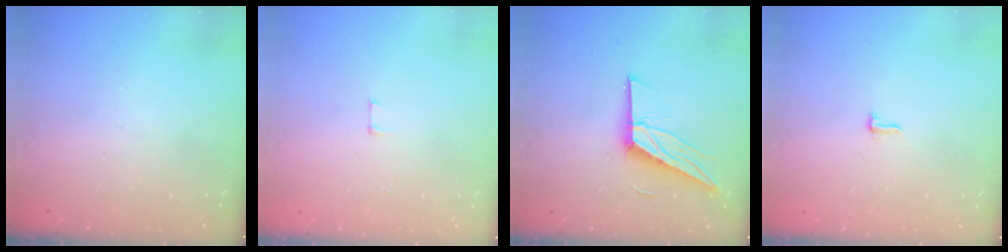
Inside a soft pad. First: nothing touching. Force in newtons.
{"total": 2.9, "press": 2.9, "slide": 0.2}
{"total": 12.7, "press": 12.6, "slide": 1.2}
{"total": 3.7, "press": 3.3, "slide": 1.7}